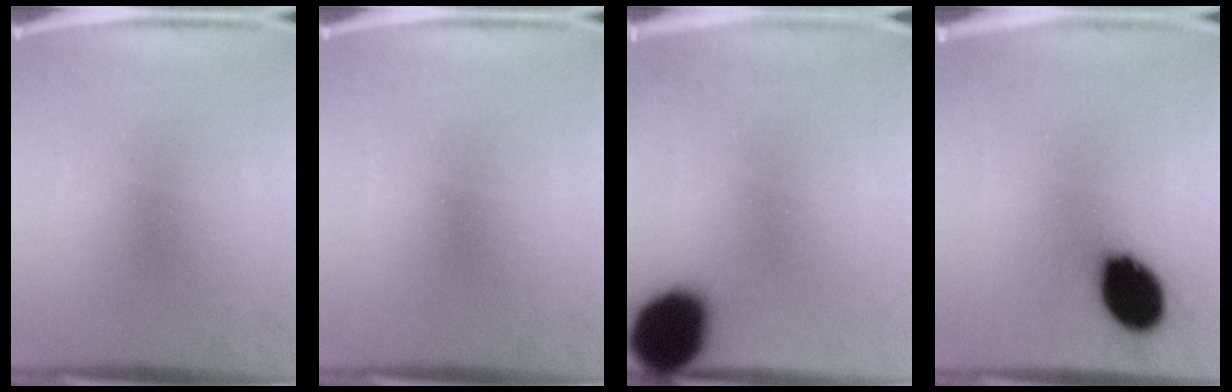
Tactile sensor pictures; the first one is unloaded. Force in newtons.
{"total": 0.0}
{"total": 16.3}
{"total": 13.6}